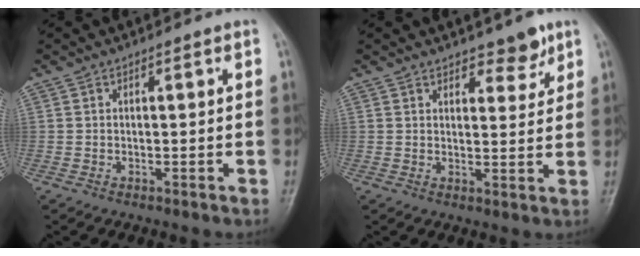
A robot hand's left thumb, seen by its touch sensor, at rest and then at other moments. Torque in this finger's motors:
{"motor_torque": [-0.27, -0.02, -0.24, -0.01, 0.01]}